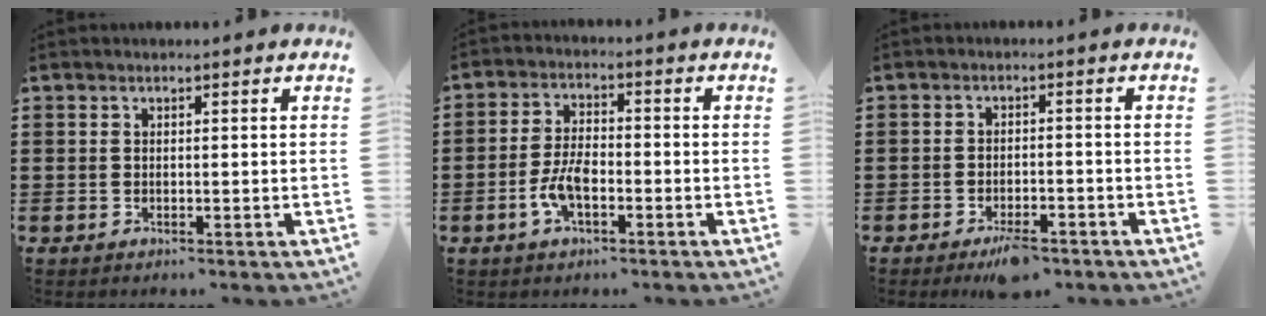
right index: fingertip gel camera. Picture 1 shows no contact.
{"total": 5.6, "force": [-2.1, 2.5, 4.5], "torque": [-0.103, -0.001, -0.044]}
{"total": 3.6, "force": [-3.0, 0.9, 1.8], "torque": [-0.037, 0.003, -0.059]}